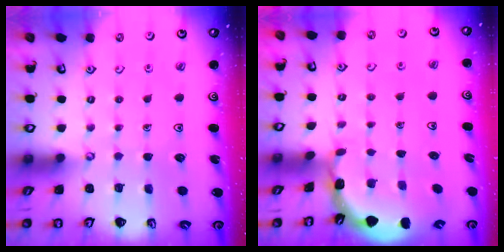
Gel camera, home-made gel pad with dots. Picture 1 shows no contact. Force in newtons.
{"total": 1.6, "press": 1.6, "slide": 0.1}